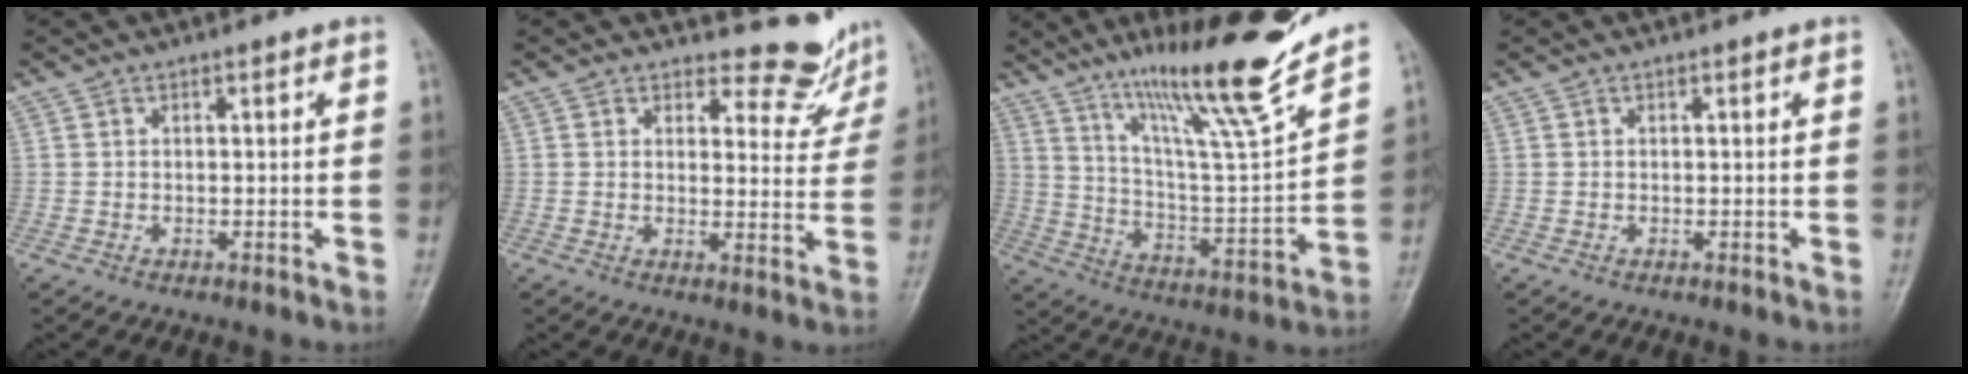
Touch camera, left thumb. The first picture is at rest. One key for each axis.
{"total": 6.6, "fx": 6.2, "fy": 2.2, "fz": -0.2, "tx": 0.029, "ty": -0.064, "tz": 0.066}
{"total": 20.4, "fx": 15.2, "fy": 1.3, "fz": 13.4, "tx": -0.188, "ty": -0.087, "tz": 0.259}
{"total": 0.0}